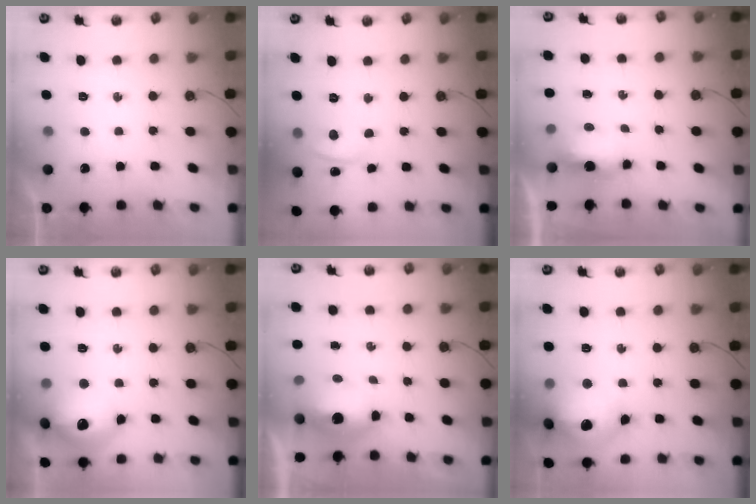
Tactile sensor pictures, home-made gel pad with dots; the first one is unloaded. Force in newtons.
{"total": 1.5, "press": 1.3, "slide": 0.7}
{"total": 6.3, "press": 6.2, "slide": 1.0}
{"total": 16.0, "press": 16.0, "slide": 1.3}
{"total": 7.8, "press": 7.7, "slide": 0.8}
{"total": 18.2, "press": 18.2, "slide": 1.5}